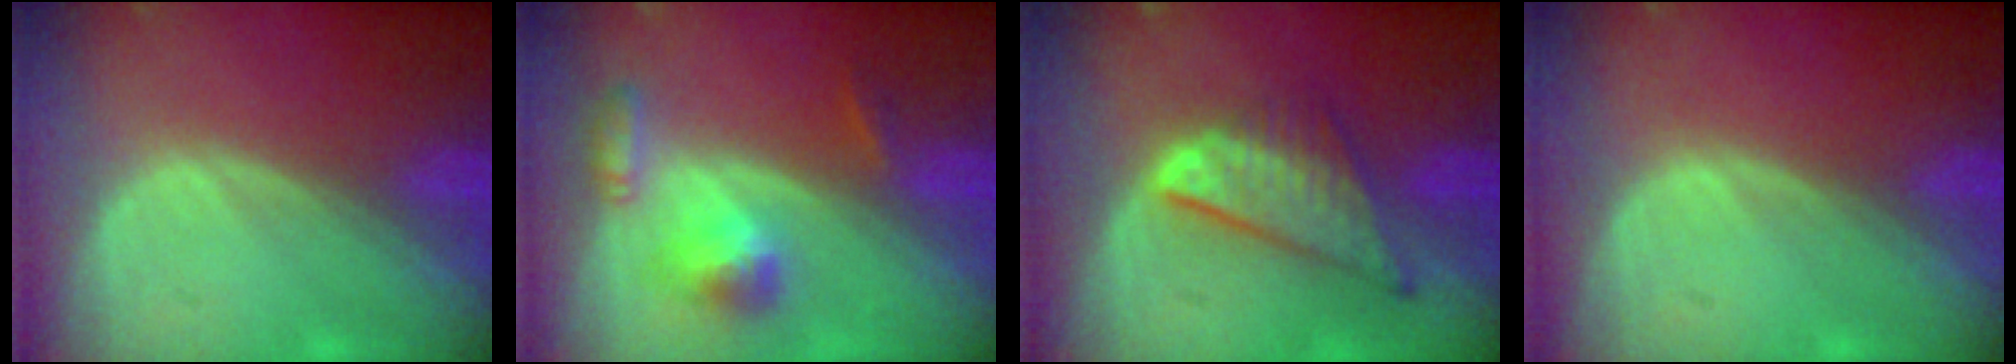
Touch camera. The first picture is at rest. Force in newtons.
{"total": 5.6, "press": 5.1, "slide": 2.4}
{"total": 8.3, "press": 7.1, "slide": 4.4}
{"total": 0.0}